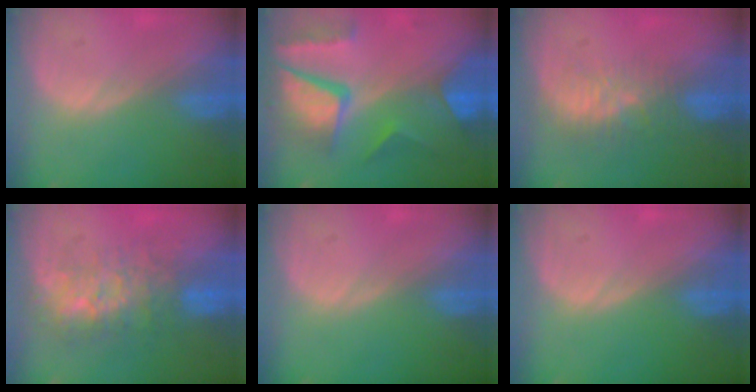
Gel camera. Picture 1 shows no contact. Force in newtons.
{"total": 10.9, "press": 9.0, "slide": 6.1}
{"total": 5.7, "press": 5.3, "slide": 2.0}
{"total": 7.7, "press": 7.3, "slide": 2.3}
{"total": 0.0}
{"total": 0.0}